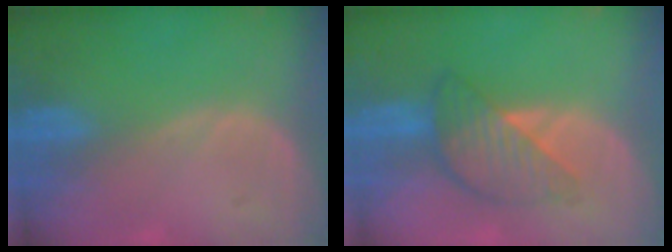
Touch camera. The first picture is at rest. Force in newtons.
{"total": 6.4, "press": 6.4, "slide": 0.3}